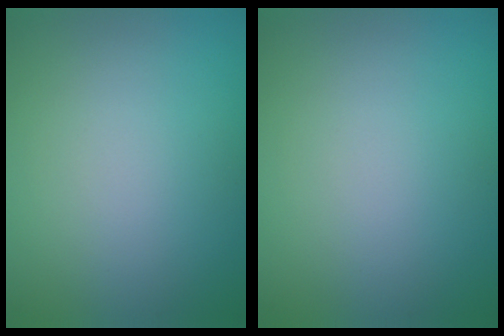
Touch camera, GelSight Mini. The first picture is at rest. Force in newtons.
{"total": 0.0}